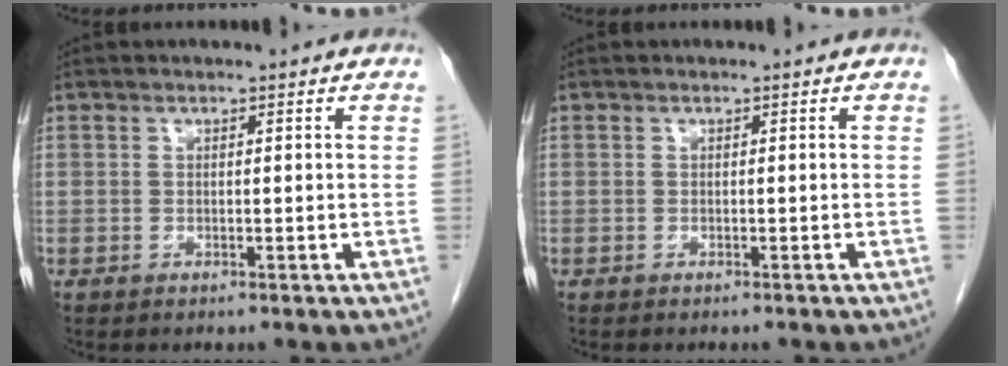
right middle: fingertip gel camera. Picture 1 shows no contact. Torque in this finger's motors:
{"motor_torque": [0.08, -0.02, 0.00, 0.00]}